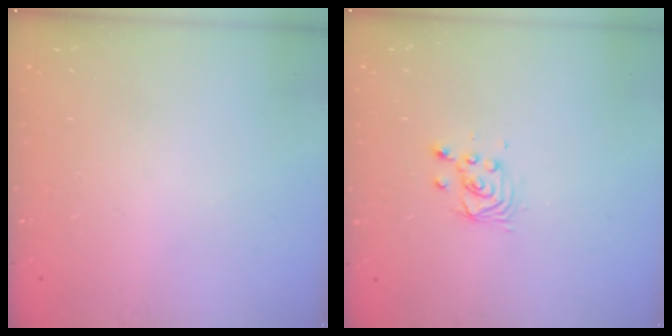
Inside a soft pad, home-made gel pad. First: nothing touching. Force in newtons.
{"total": 2.9, "press": 2.9, "slide": 0.1}